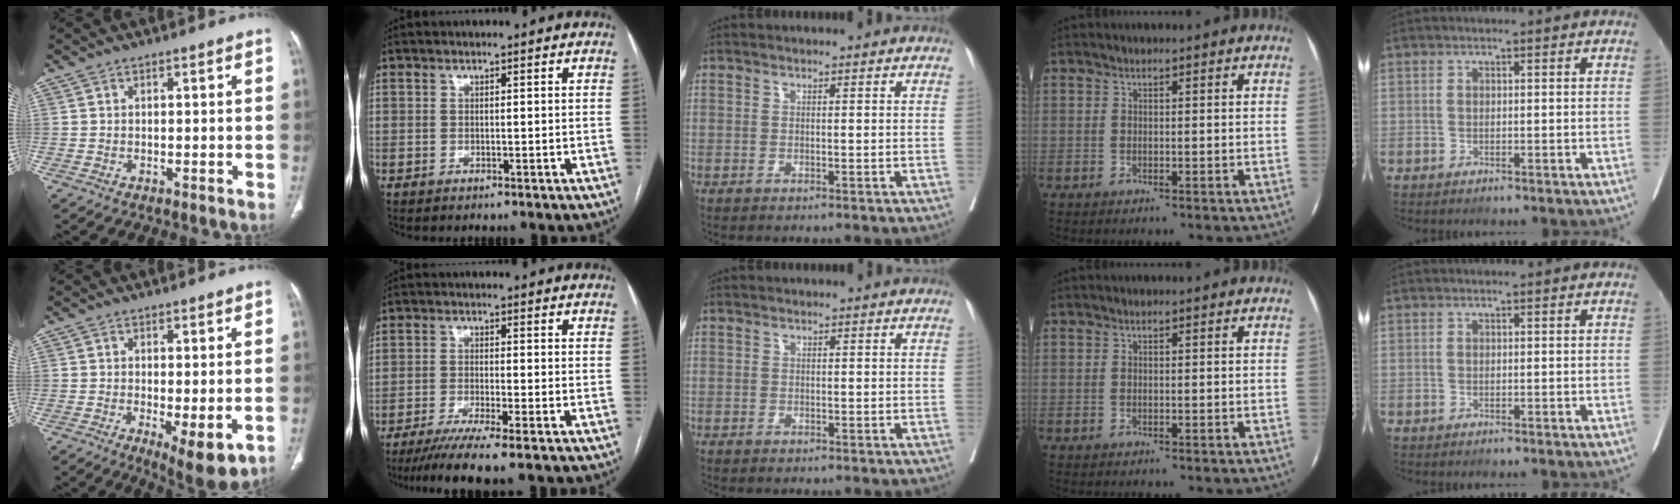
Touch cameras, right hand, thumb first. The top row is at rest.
{"thumb": {"total": 8.1, "force": [-2.1, 2.8, 7.3], "torque": [-0.109, -0.023, -0.027]}, "index": {"total": 8.0, "force": [-6.0, -0.9, 5.1], "torque": [-0.075, -0.022, -0.098]}, "middle": {"total": 0.6, "force": [-0.1, 0.6, -0.1], "torque": [0.008, 0.006, -0.005]}}